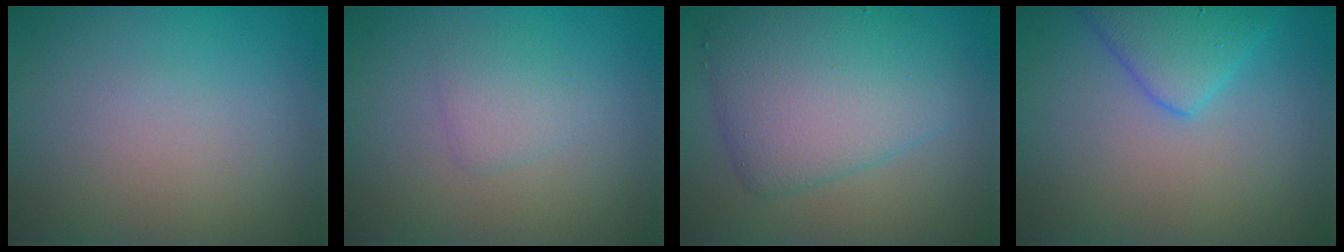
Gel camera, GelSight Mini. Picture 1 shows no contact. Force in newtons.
{"total": 1.6, "press": 1.6, "slide": 0.0}
{"total": 6.5, "press": 6.5, "slide": 0.0}
{"total": 4.2, "press": 4.2, "slide": 0.3}